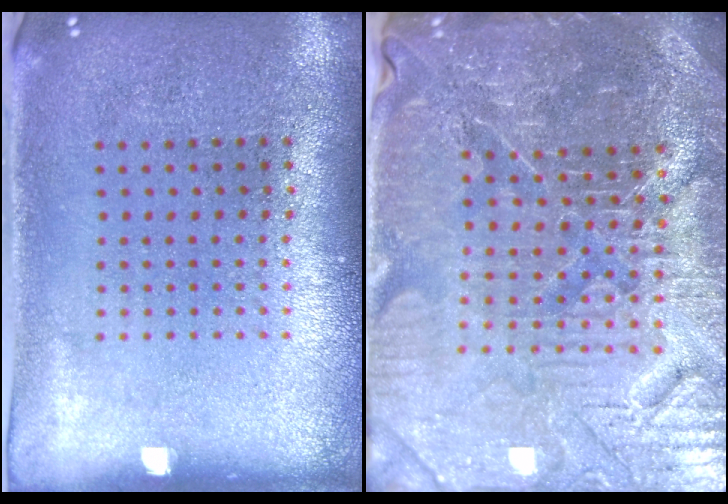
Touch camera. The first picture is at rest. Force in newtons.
{"total": 5.4, "press": 5.1, "slide": 1.8}